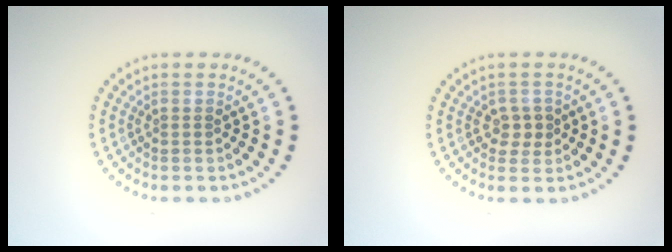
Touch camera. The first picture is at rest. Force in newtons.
{"total": 1.8, "press": 1.7, "slide": 0.5}